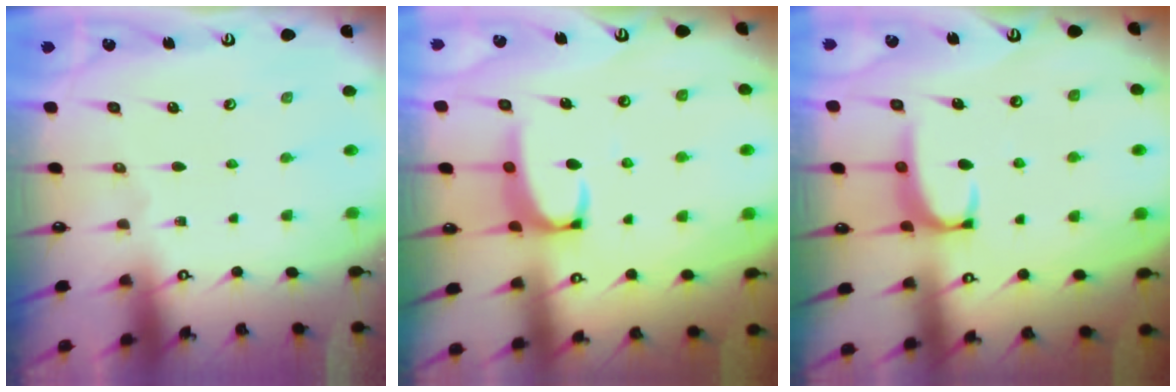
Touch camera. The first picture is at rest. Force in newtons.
{"total": 3.5, "press": 3.4, "slide": 0.7}
{"total": 2.2, "press": 2.1, "slide": 0.6}